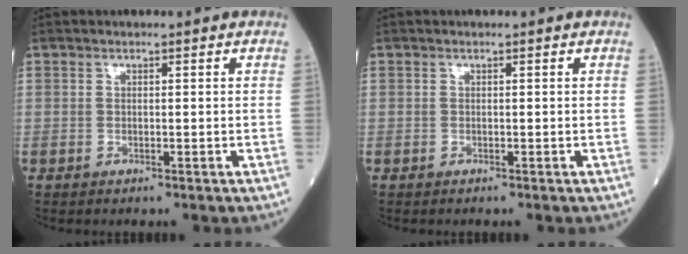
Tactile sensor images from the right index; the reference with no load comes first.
{"total": 0.0}